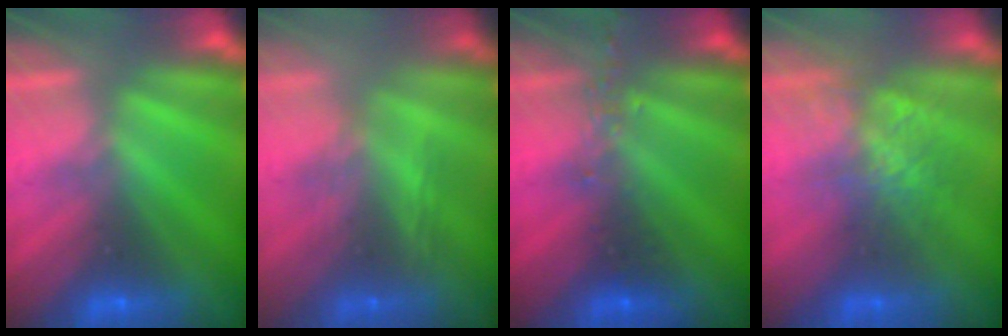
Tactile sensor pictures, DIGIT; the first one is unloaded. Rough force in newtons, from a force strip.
{"total": 3.2}
{"total": 2.4}
{"total": 3.9}